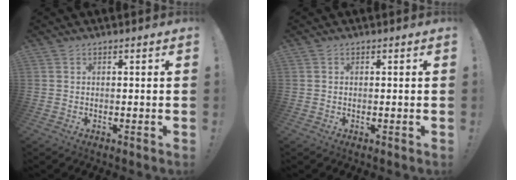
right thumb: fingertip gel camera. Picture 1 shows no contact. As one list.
[{"total": 0.0}]